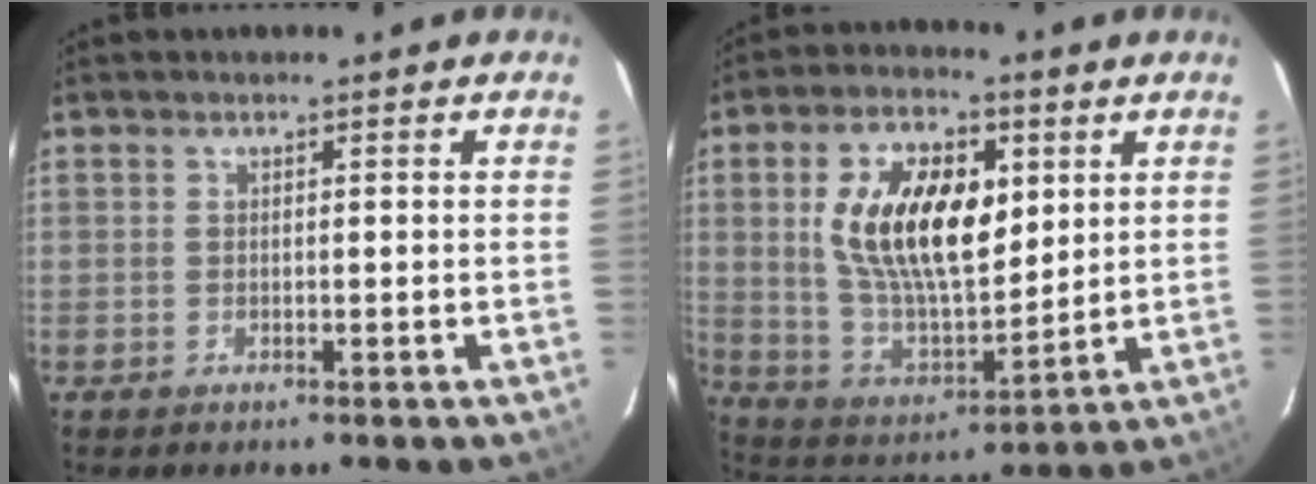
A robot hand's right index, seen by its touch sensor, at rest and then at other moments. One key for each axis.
{"total": 18.4, "fx": 4.7, "fy": 9.4, "fz": 15.2, "tx": -0.283, "ty": 0.012, "tz": 0.096}